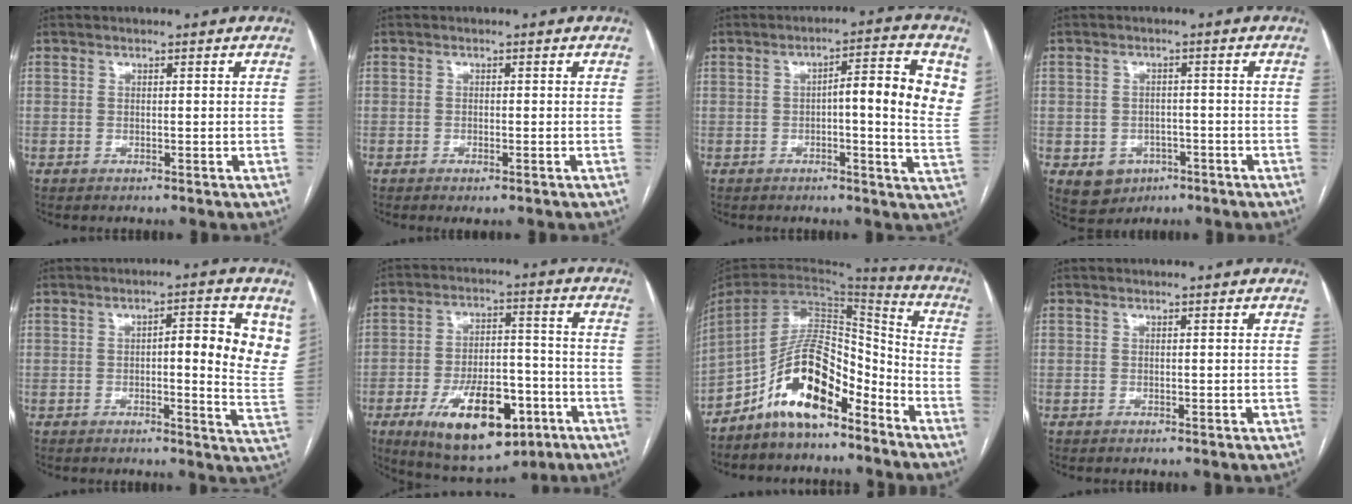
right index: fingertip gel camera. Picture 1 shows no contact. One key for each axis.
{"total": 1.4, "fx": -0.8, "fy": 0.3, "fz": 1.1, "tx": -0.018, "ty": -0.003, "tz": -0.010}
{"total": 11.1, "fx": 2.3, "fy": 1.8, "fz": 10.7, "tx": -0.135, "ty": 0.016, "tz": 0.021}
{"total": 5.6, "fx": -2.5, "fy": 4.7, "fz": 1.8, "tx": -0.031, "ty": 0.004, "tz": -0.026}
{"total": 10.5, "fx": 3.2, "fy": 2.2, "fz": 9.8, "tx": -0.112, "ty": 0.000, "tz": 0.033}
{"total": 16.4, "fx": -7.6, "fy": 7.3, "fz": 12.6, "tx": -0.208, "ty": 0.002, "tz": -0.108}
{"total": 13.5, "fx": -9.0, "fy": 5.0, "fz": 8.8, "tx": -0.164, "ty": 0.031, "tz": -0.163}
{"total": 0.0}